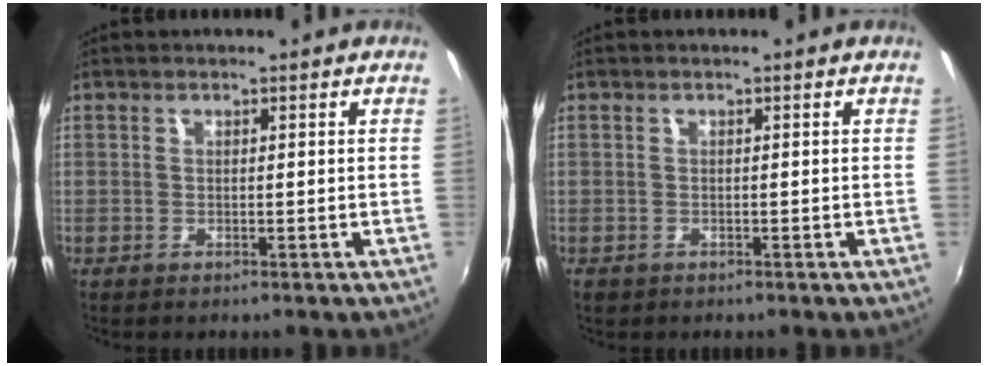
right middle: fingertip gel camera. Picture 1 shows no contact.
{"total": 1.0, "force": [-0.5, 0.8, 0.4], "torque": [-0.009, -0.002, -0.007]}